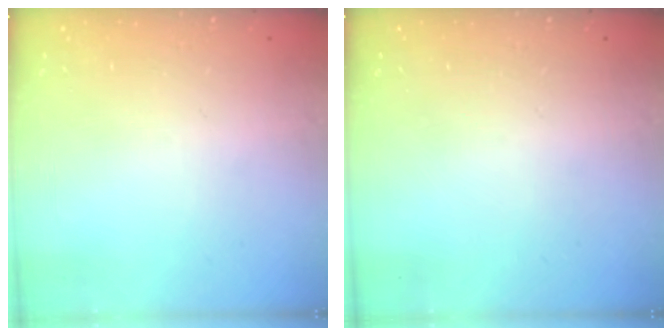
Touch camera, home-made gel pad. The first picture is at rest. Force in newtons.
{"total": 0.0}